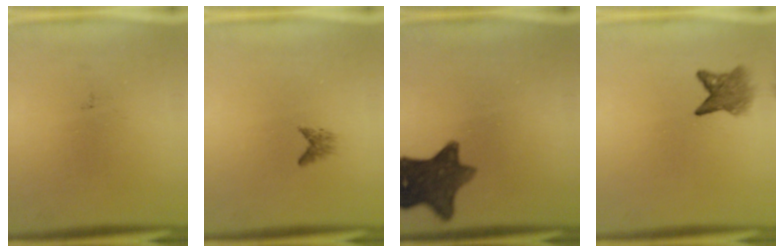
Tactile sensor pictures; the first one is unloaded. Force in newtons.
{"total": 1.1}
{"total": 10.9}
{"total": 3.9}